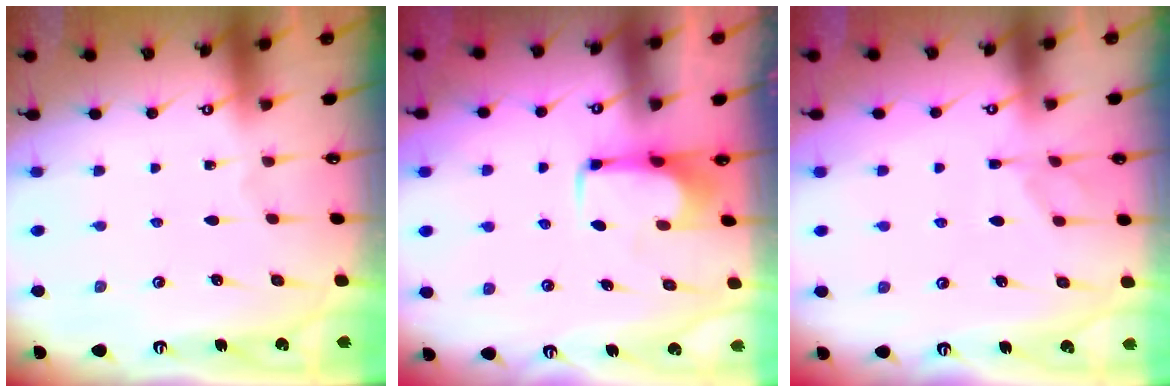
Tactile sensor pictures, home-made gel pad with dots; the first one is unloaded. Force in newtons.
{"total": 2.1, "press": 2.1, "slide": 0.4}
{"total": 1.4, "press": 0.0, "slide": 1.4}